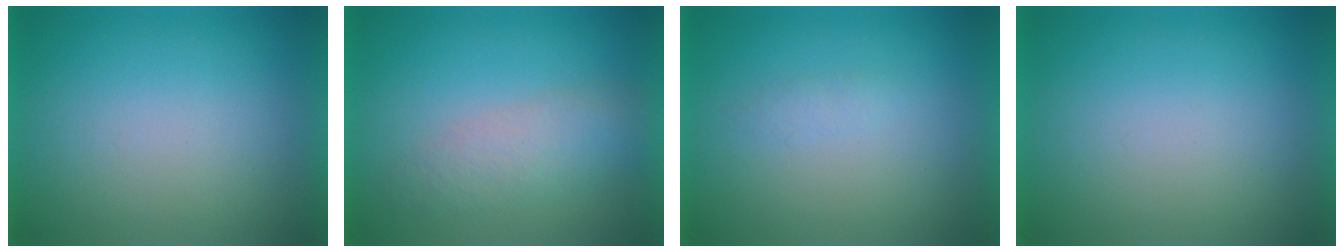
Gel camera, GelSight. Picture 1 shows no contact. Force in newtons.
{"total": 4.3}
{"total": 1.2}
{"total": 0.0}